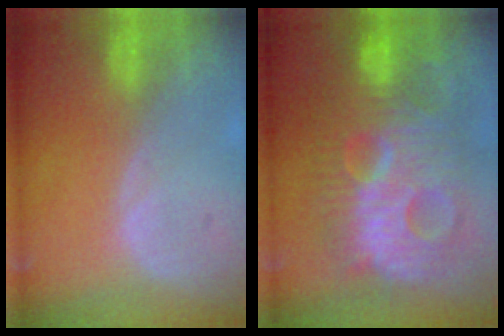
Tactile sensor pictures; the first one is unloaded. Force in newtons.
{"total": 13.7, "press": 13.6, "slide": 1.1}